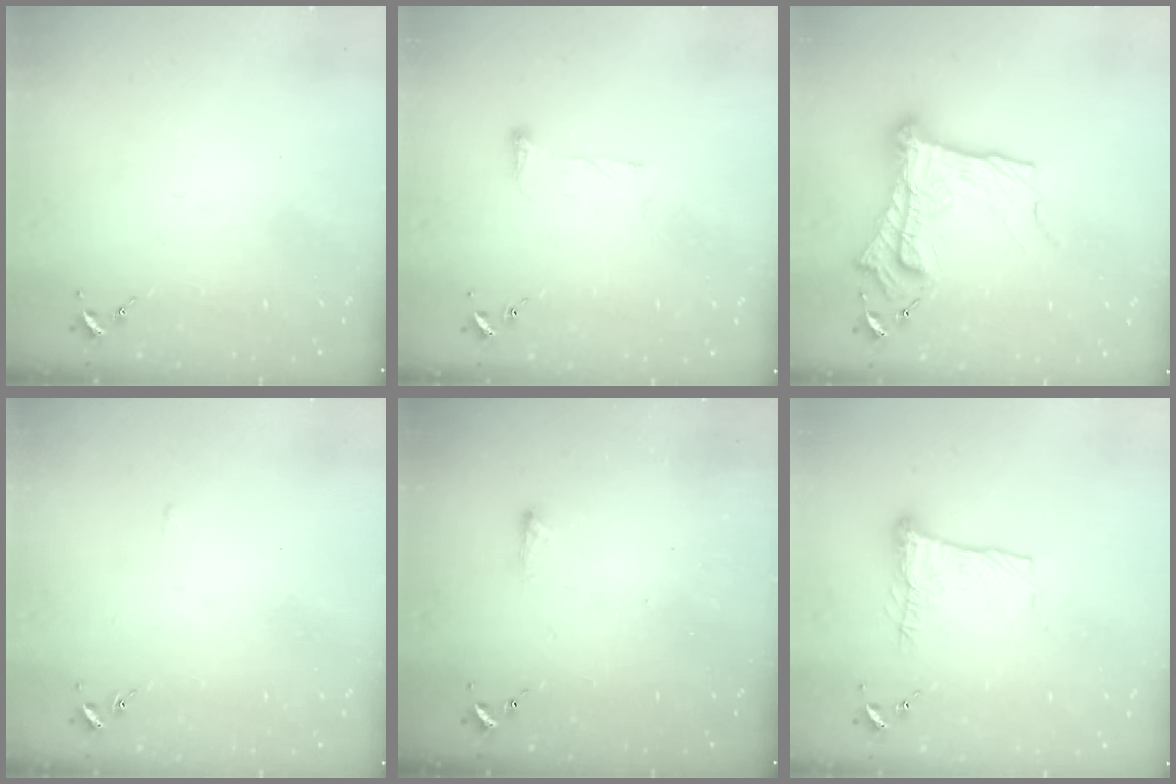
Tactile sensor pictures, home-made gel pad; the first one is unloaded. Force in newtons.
{"total": 5.1, "press": 5.1, "slide": 0.6}
{"total": 19.7, "press": 19.6, "slide": 1.9}
{"total": 2.4, "press": 2.4, "slide": 0.3}
{"total": 2.5, "press": 2.4, "slide": 0.5}
{"total": 11.7, "press": 11.7, "slide": 0.8}